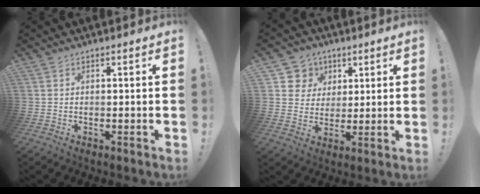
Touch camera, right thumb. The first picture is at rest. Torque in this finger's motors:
{"motor_torque": [-0.03, 0.03, 0.02, 0.02, 0.00]}